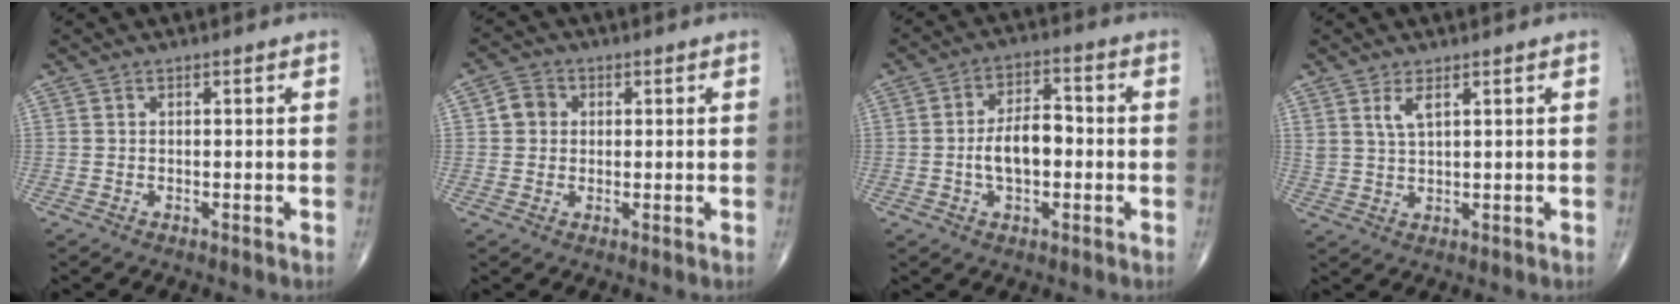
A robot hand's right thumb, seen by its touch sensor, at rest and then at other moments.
{"total": 3.8, "force": [0.6, 3.5, 1.5], "torque": [-0.012, 0.005, 0.004]}
{"total": 8.3, "force": [-1.1, 4.5, 6.8], "torque": [-0.110, 0.024, -0.024]}
{"total": 3.1, "force": [1.7, 1.0, 2.4], "torque": [-0.045, -0.008, 0.038]}